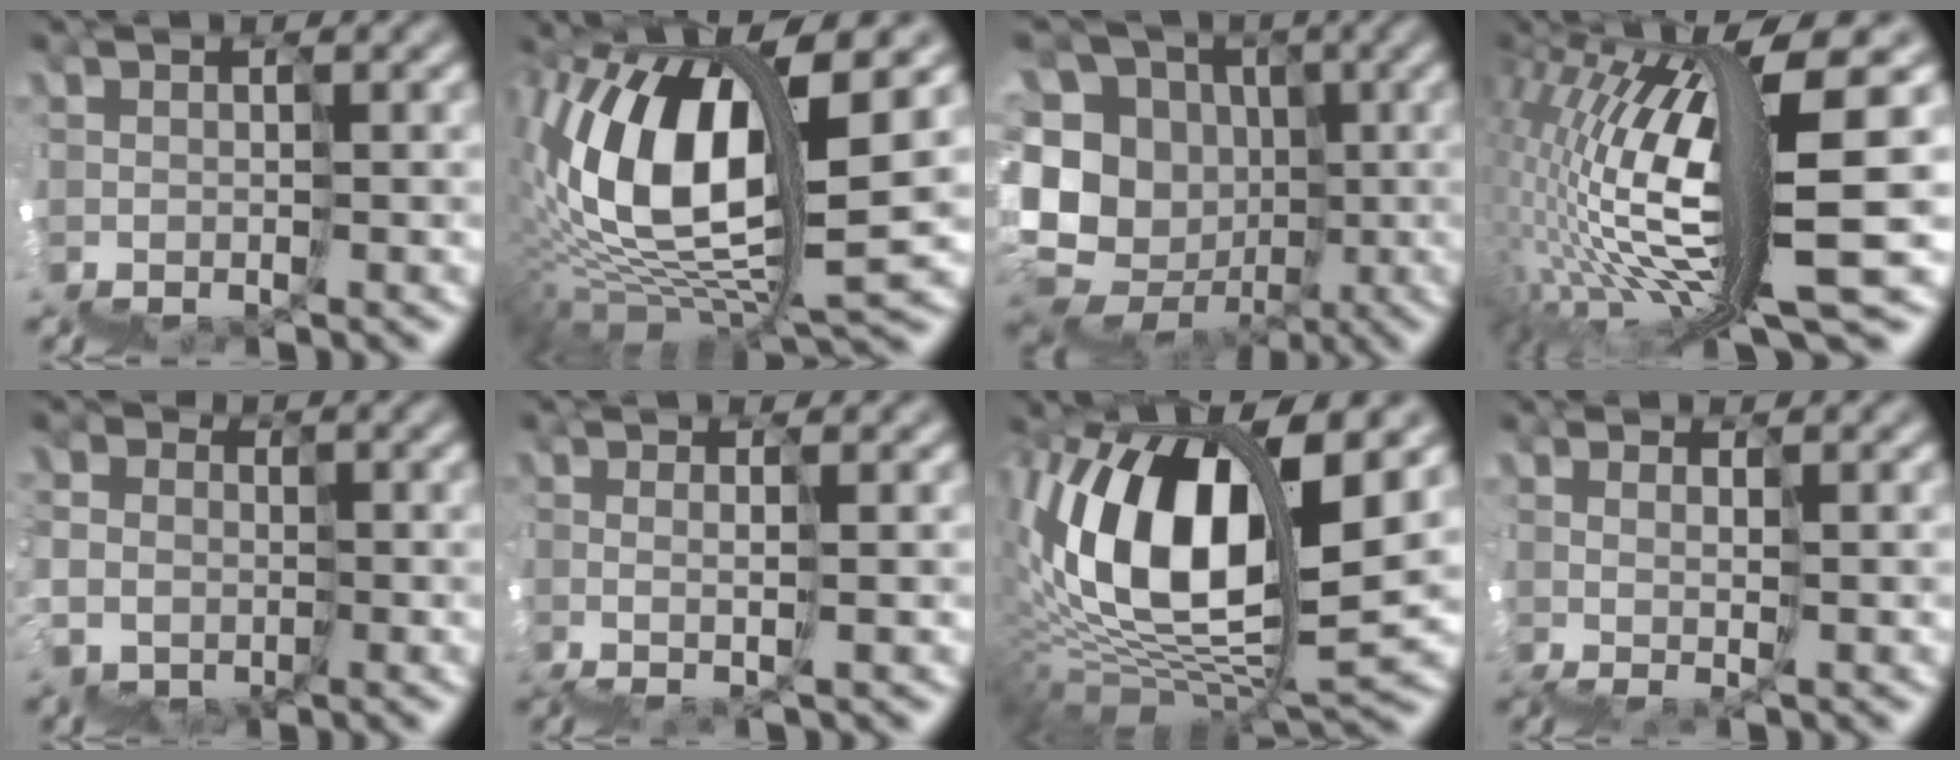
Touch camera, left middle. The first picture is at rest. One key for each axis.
{"total": 6.6, "fx": 2.8, "fy": 2.1, "fz": 5.6, "tx": -0.121, "ty": 0.017, "tz": 0.046}
{"total": 10.7, "fx": -2.0, "fy": 10.3, "fz": 2.1, "tx": -0.062, "ty": 0.031, "tz": -0.054}
{"total": 10.5, "fx": 0.9, "fy": 0.9, "fz": 10.4, "tx": -0.202, "ty": 0.022, "tz": 0.033}
{"total": 3.3, "fx": -0.4, "fy": 2.8, "fz": -1.7, "tx": 0.023, "ty": 0.001, "tz": -0.012}
{"total": 1.2, "fx": 0.7, "fy": -0.1, "fz": 0.9, "tx": 0.021, "ty": 0.023, "tz": 0.012}
{"total": 8.1, "fx": 2.7, "fy": 3.5, "fz": 6.8, "tx": -0.128, "ty": 0.019, "tz": 0.040}
{"total": 0.9, "fx": 0.5, "fy": -0.6, "fz": 0.4, "tx": 0.014, "ty": 0.013, "tz": 0.010}